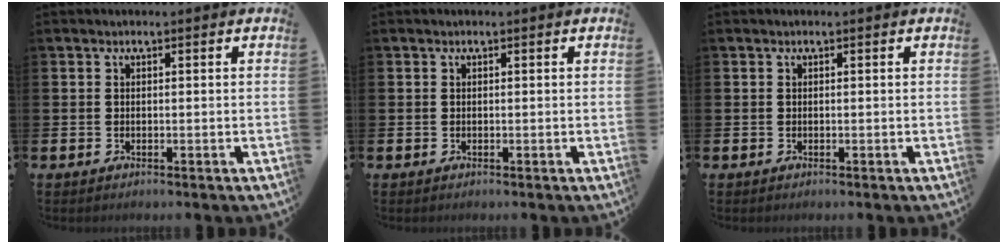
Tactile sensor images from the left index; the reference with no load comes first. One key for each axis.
{"total": 0.0}
{"total": 0.0}